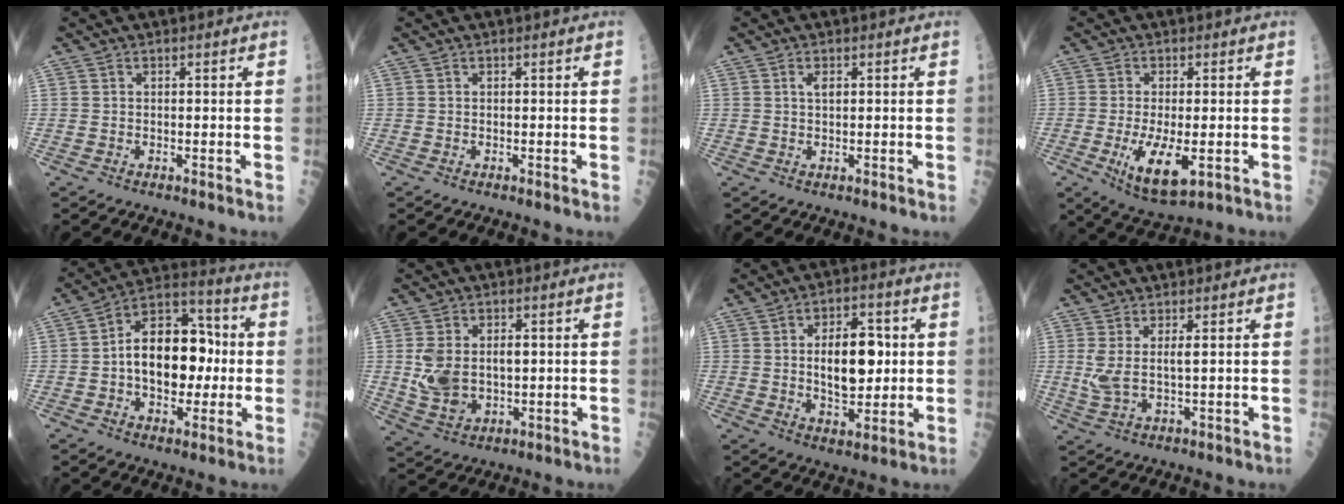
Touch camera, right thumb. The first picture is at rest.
{"total": 0.0}
{"total": 1.5, "force": [0.5, 0.7, 1.3], "torque": [-0.021, 0.000, 0.008]}
{"total": 9.3, "force": [-2.3, 3.2, 8.4], "torque": [-0.150, -0.023, -0.031]}
{"total": 17.4, "force": [-0.6, 10.8, 13.6], "torque": [-0.170, 0.036, -0.015]}
{"total": 9.5, "force": [0.7, 6.4, 7.0], "torque": [-0.121, 0.000, 0.026]}
{"total": 12.1, "force": [1.2, 6.4, 10.1], "torque": [-0.123, 0.000, 0.022]}
{"total": 4.7, "force": [1.0, 1.2, 4.4], "torque": [-0.113, -0.009, 0.027]}